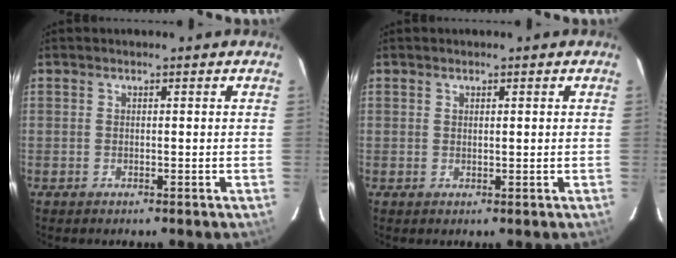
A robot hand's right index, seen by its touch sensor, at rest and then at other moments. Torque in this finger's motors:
{"motor_torque": [-0.62, 0.18, -0.04, 0.00]}